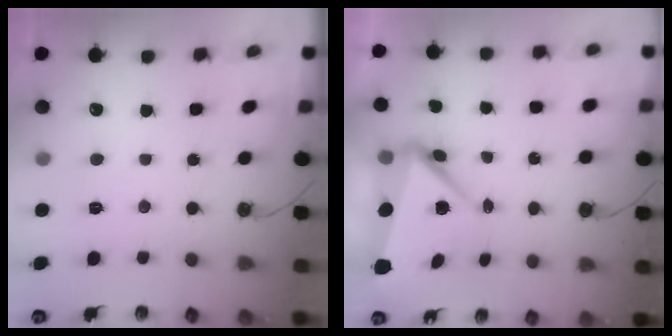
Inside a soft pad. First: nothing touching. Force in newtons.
{"total": 6.8, "press": 6.7, "slide": 0.9}